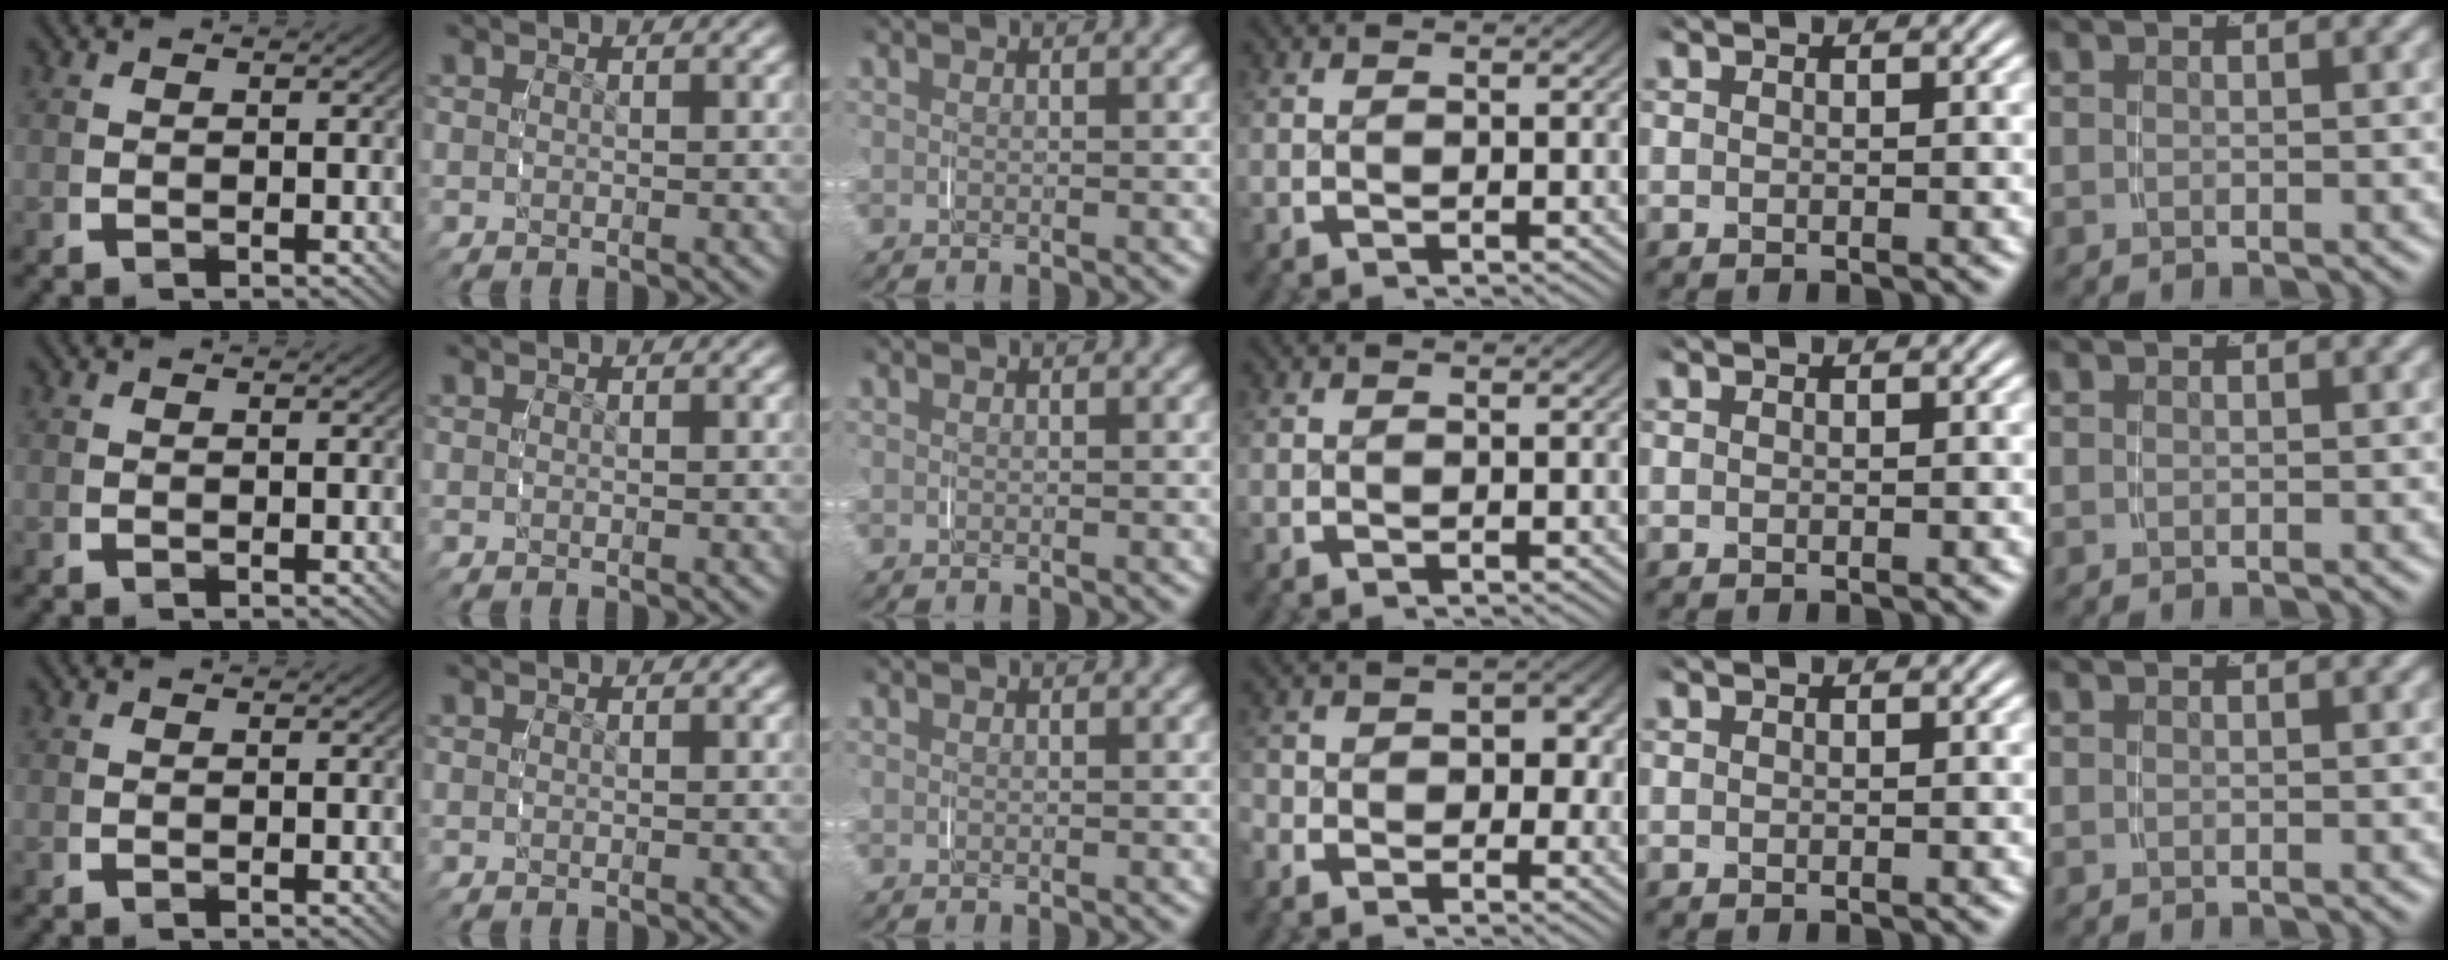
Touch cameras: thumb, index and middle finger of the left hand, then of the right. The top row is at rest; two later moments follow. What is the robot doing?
{"motion": "grasp_and_lifting", "object": "jewelry box"}